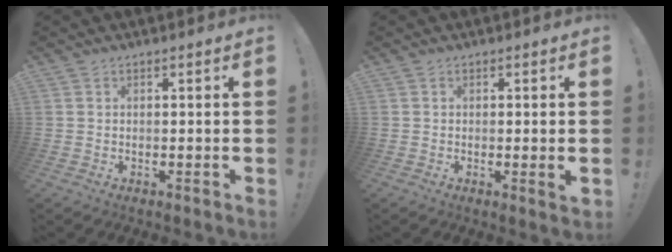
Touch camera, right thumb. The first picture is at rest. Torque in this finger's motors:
{"motor_torque": [-0.10, 0.09, -0.08, 0.09, 0.01]}